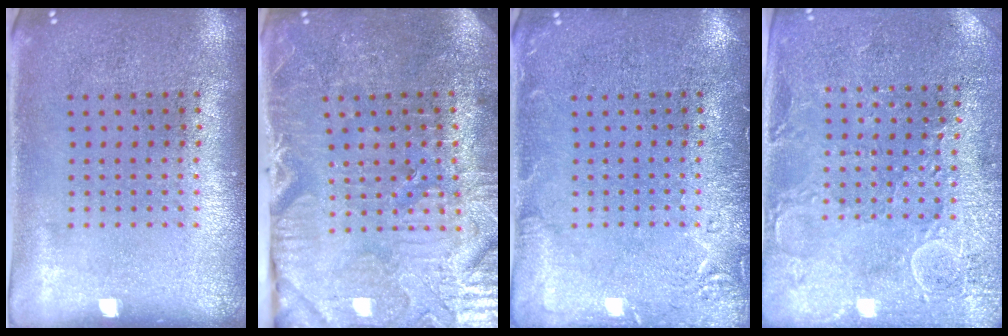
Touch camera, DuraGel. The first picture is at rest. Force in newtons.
{"total": 3.8, "press": 3.8, "slide": 0.5}
{"total": 2.4, "press": 2.4, "slide": 0.4}
{"total": 2.7, "press": 2.7, "slide": 0.6}